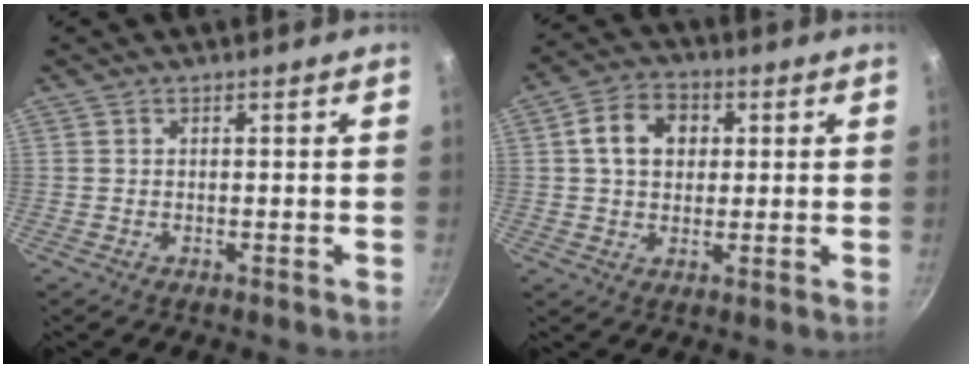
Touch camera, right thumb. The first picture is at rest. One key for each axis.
{"total": 8.7, "fx": 2.0, "fy": 6.8, "fz": 5.2, "tx": -0.066, "ty": 0.009, "tz": 0.023}